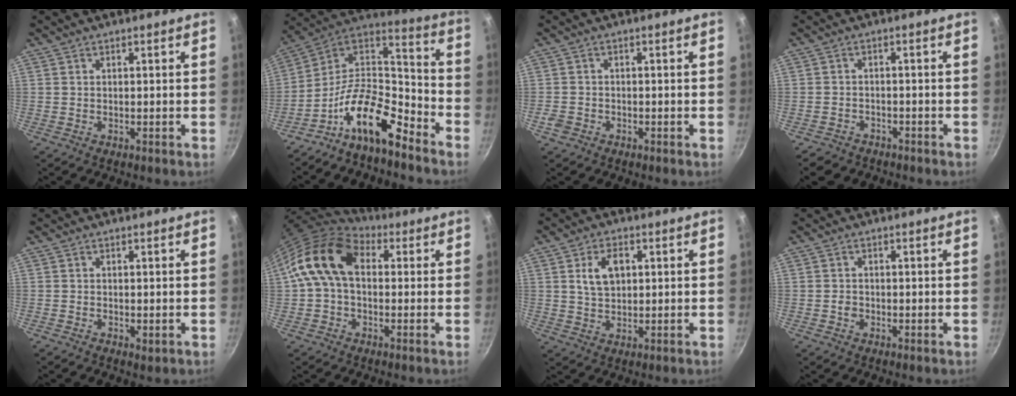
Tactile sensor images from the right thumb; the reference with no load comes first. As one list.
[{"total": 16.1, "force": [-10.4, 6.5, 10.5], "torque": [-0.172, 0.100, -0.204]}, {"total": 2.1, "force": [-1.2, 1.6, 0.7], "torque": [-0.016, 0.010, -0.022]}, {"total": 4.1, "force": [-3.0, 2.6, 1.0], "torque": [-0.015, 0.034, -0.042]}, {"total": 0.9, "force": [-0.1, 0.7, 0.6], "torque": [-0.010, -0.004, -0.001]}, {"total": 12.8, "force": [2.0, 8.8, 9.1], "torque": [-0.140, 0.021, 0.016]}, {"total": 6.6, "force": [1.8, 4.2, 4.8], "torque": [-0.070, -0.002, 0.033]}, {"total": 1.3, "force": [-0.3, 1.1, 0.6], "torque": [-0.008, 0.004, -0.006]}]